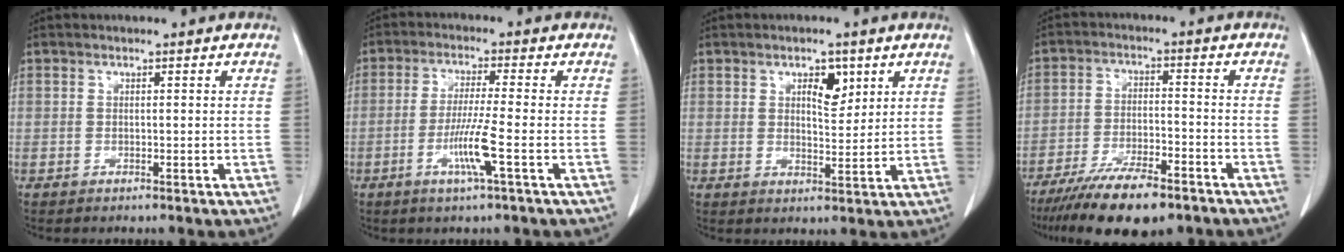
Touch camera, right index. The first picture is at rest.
{"total": 6.5, "force": [-2.3, -0.7, 6.1], "torque": [-0.116, -0.013, -0.046]}
{"total": 4.3, "force": [2.1, 1.8, 3.2], "torque": [-0.050, -0.001, 0.035]}
{"total": 12.8, "force": [-9.7, 3.2, 7.8], "torque": [-0.134, -0.023, -0.160]}